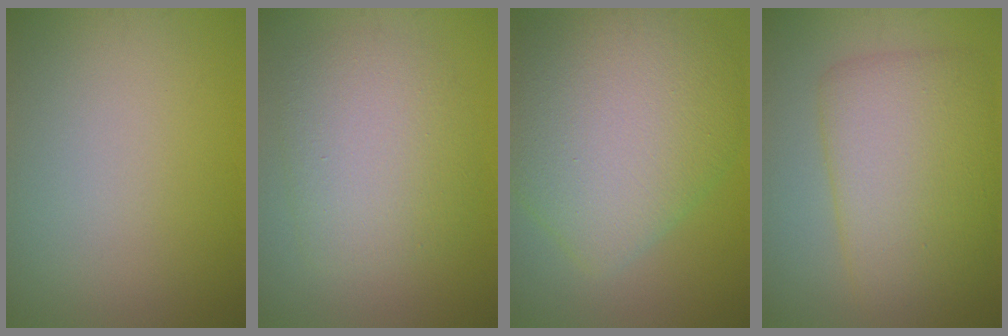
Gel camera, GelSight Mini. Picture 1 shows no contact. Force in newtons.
{"total": 5.5, "press": 5.5, "slide": 0.2}
{"total": 10.1, "press": 10.1, "slide": 0.8}
{"total": 7.7, "press": 7.7, "slide": 0.1}